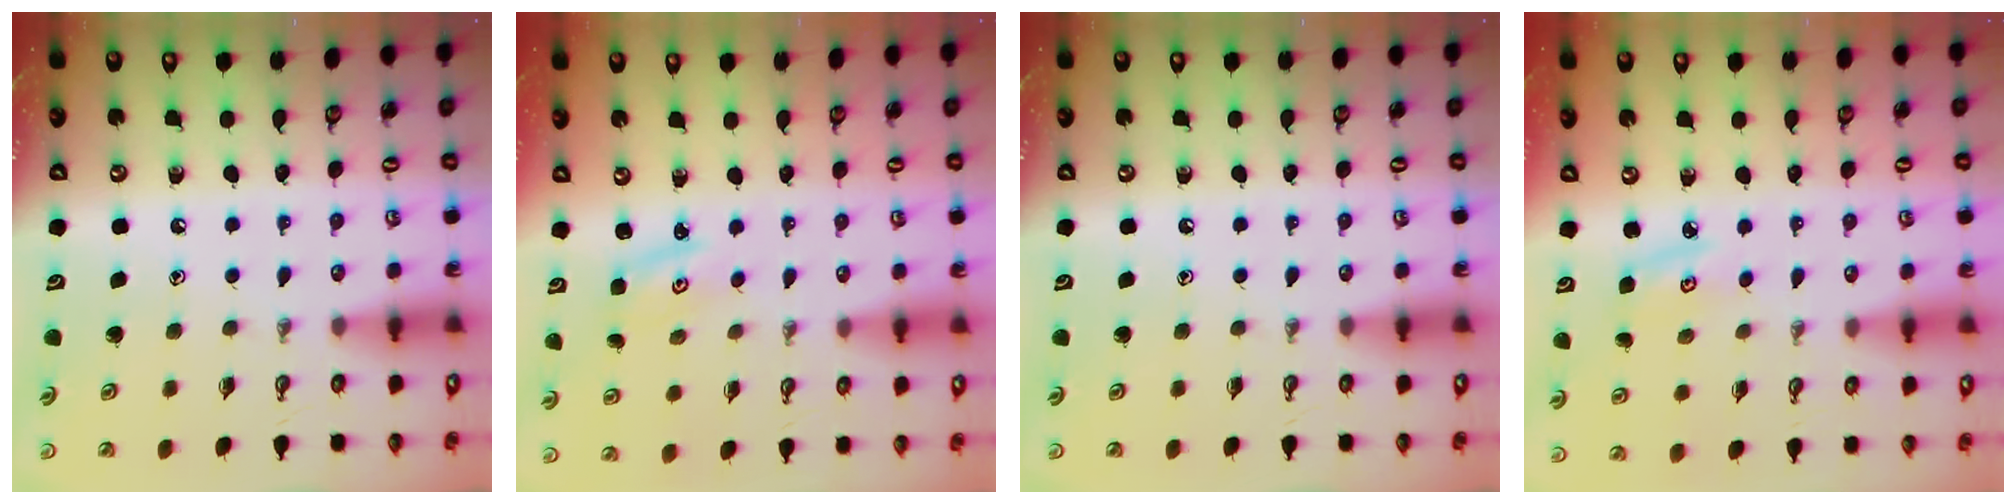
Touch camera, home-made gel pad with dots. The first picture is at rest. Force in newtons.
{"total": 1.3, "press": 1.3, "slide": 0.2}
{"total": 0.0}
{"total": 3.9, "press": 3.9, "slide": 0.5}